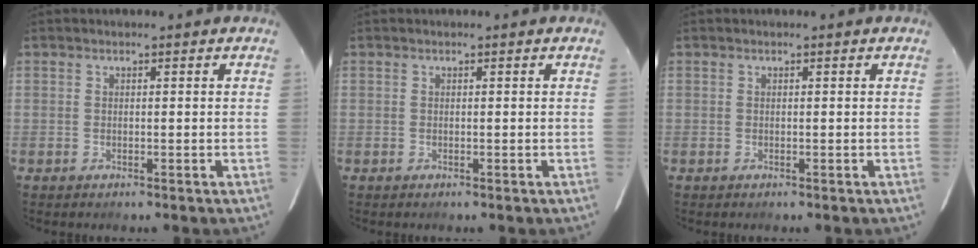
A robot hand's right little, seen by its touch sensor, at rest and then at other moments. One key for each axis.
{"total": 0.0}
{"total": 0.0}